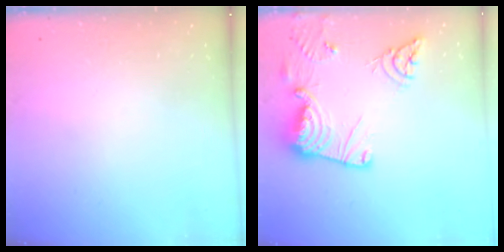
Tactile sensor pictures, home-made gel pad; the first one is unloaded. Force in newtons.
{"total": 18.1, "press": 18.0, "slide": 1.7}